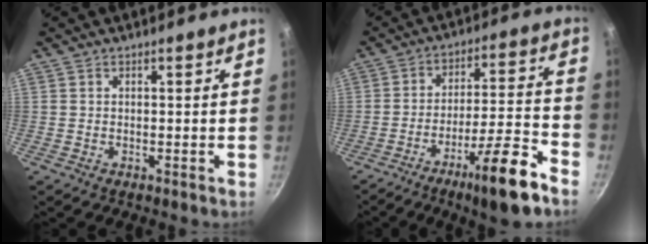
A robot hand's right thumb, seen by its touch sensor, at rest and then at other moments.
{"total": 14.5, "force": [-9.1, 1.8, 11.2], "torque": [-0.172, 0.058, -0.140]}